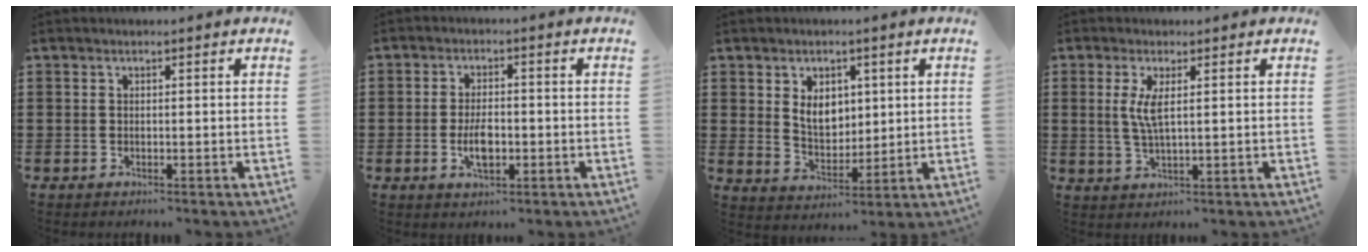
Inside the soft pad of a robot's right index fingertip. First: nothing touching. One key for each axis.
{"total": 4.6, "fx": -1.0, "fy": 2.1, "fz": 4.0, "tx": -0.084, "ty": -0.001, "tz": -0.020}
{"total": 5.6, "fx": 1.7, "fy": 4.1, "fz": 3.5, "tx": -0.057, "ty": 0.002, "tz": 0.026}
{"total": 4.1, "fx": 1.0, "fy": 0.8, "fz": 3.9, "tx": -0.087, "ty": -0.003, "tz": 0.013}